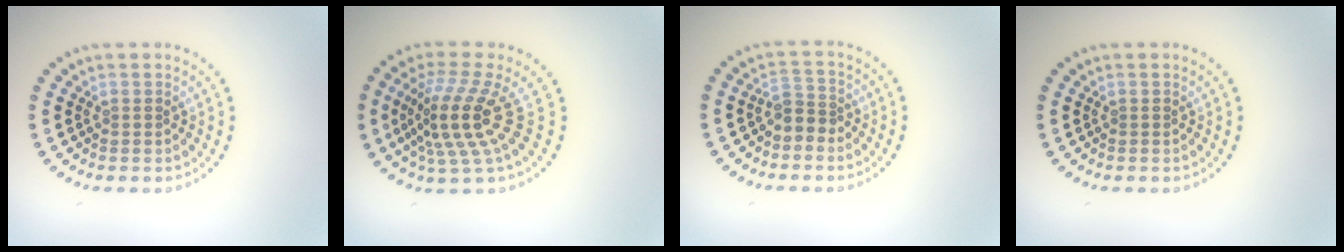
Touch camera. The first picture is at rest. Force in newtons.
{"total": 5.0, "press": 3.6, "slide": 3.5}
{"total": 2.0, "press": 1.6, "slide": 1.2}
{"total": 0.0}